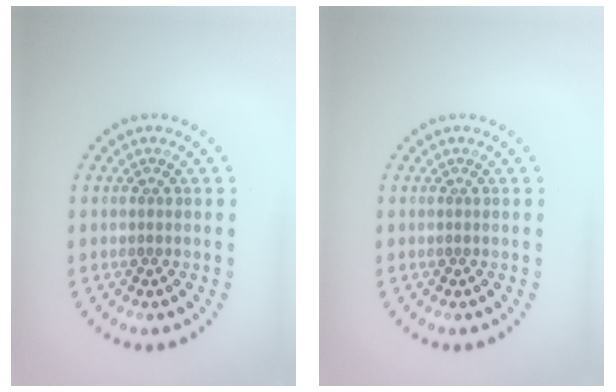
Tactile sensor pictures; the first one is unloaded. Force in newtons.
{"total": 0.0}